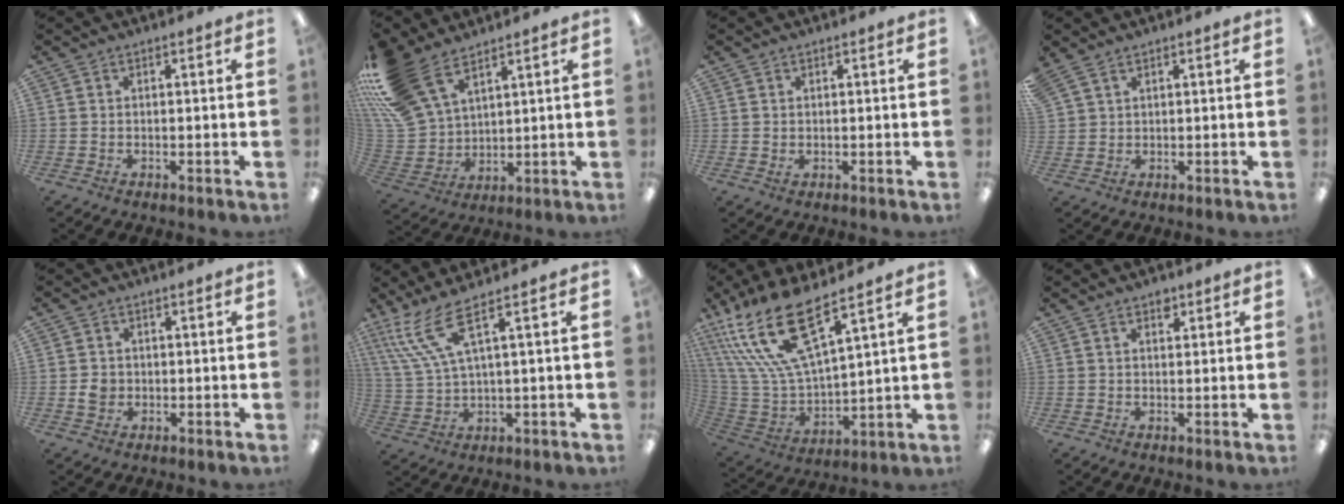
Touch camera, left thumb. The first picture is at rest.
{"total": 18.1, "force": [12.1, 9.5, 9.6], "torque": [-0.234, -0.052, 0.229]}
{"total": 0.9, "force": [0.5, 0.7, 0.4], "torque": [0.000, -0.002, 0.007]}
{"total": 2.9, "force": [2.2, 1.5, 1.1], "torque": [-0.025, -0.003, 0.044]}
{"total": 2.8, "force": [-0.3, 2.6, 1.1], "torque": [-0.013, 0.000, -0.008]}
{"total": 10.7, "force": [5.7, 2.9, 8.5], "torque": [-0.196, -0.019, 0.106]}
{"total": 20.0, "force": [13.2, 6.2, 13.8], "torque": [-0.302, -0.080, 0.229]}
{"total": 2.1, "force": [1.3, 1.3, 1.1], "torque": [-0.006, -0.004, 0.020]}